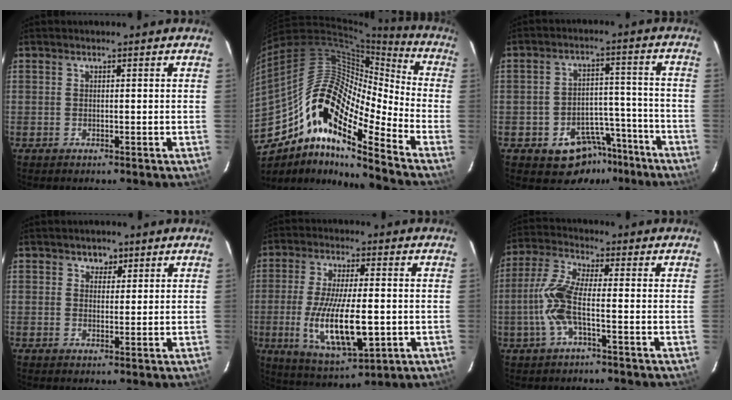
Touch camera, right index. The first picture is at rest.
{"total": 19.0, "force": [-10.2, 5.2, 15.2], "torque": [-0.247, -0.009, -0.207]}
{"total": 10.9, "force": [-7.4, 7.2, 3.5], "torque": [-0.059, 0.040, -0.083]}
{"total": 2.5, "force": [1.4, 2.0, 0.5], "torque": [0.001, 0.004, 0.020]}
{"total": 15.4, "force": [-2.8, 4.8, 14.3], "torque": [-0.281, -0.022, -0.039]}
{"total": 8.5, "force": [-2.2, 1.6, 8.1], "torque": [-0.186, 0.004, -0.045]}